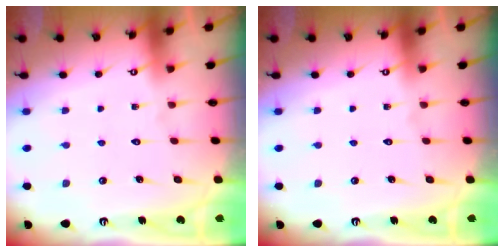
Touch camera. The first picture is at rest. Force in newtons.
{"total": 0.0}